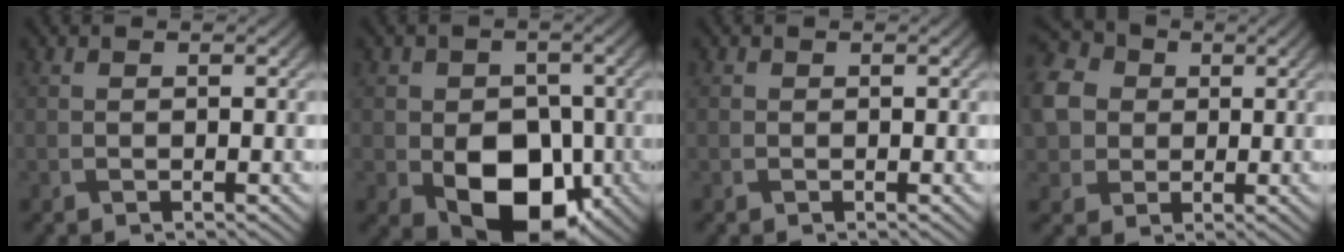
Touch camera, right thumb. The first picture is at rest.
{"total": 11.0, "force": [-3.2, 7.5, 7.4], "torque": [-0.116, -0.026, -0.052]}
{"total": 0.0}
{"total": 8.2, "force": [1.0, 7.1, 4.1], "torque": [-0.128, 0.006, 0.015]}